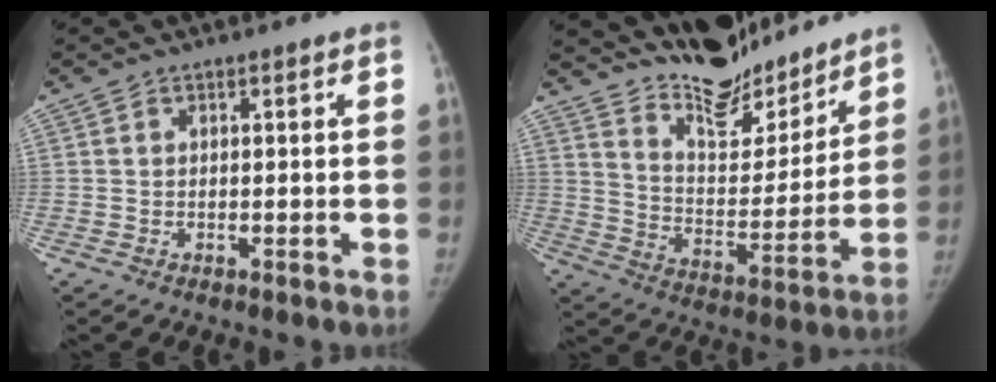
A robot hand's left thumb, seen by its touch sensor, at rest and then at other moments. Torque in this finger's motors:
{"motor_torque": [2.21, -0.48, 0.69, -2.06, 0.28]}